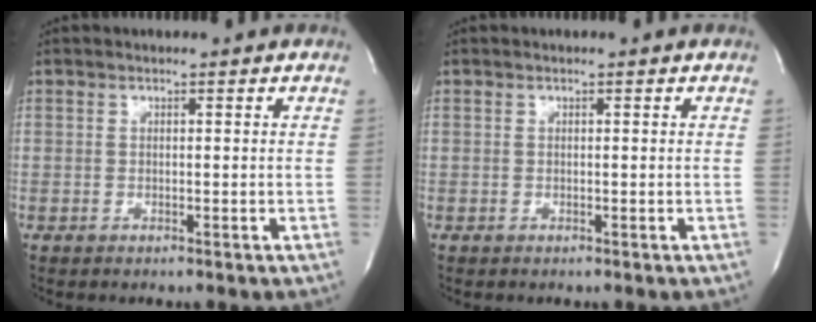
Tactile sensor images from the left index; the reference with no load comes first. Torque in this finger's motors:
{"motor_torque": [0.00, 0.00, 0.00, 0.00]}